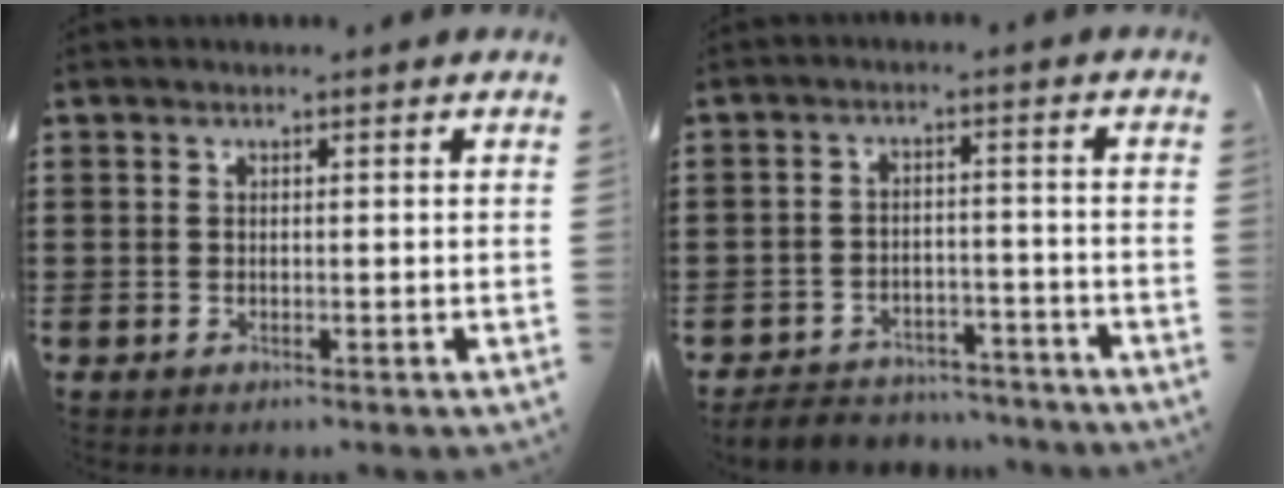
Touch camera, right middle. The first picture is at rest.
{"total": 4.2, "force": [-4.1, 0.9, 0.1], "torque": [-0.004, 0.008, -0.087]}